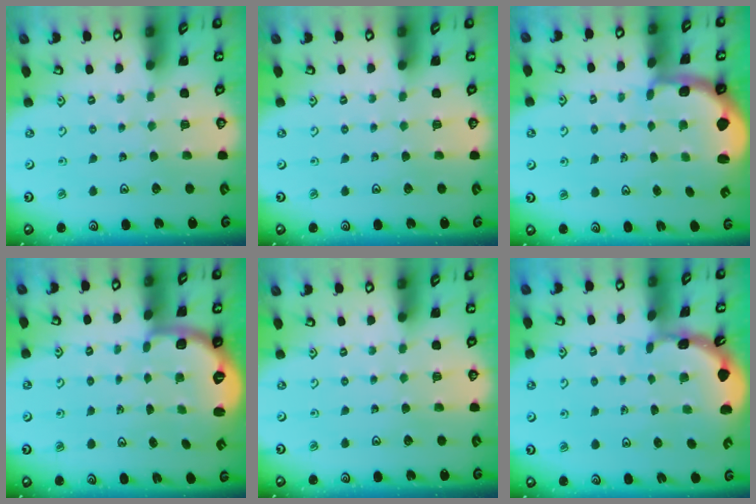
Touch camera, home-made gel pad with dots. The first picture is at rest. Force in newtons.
{"total": 0.0}
{"total": 1.0, "press": 0.9, "slide": 0.2}
{"total": 2.7, "press": 1.6, "slide": 2.1}
{"total": 0.0}
{"total": 1.6, "press": 1.5, "slide": 0.3}